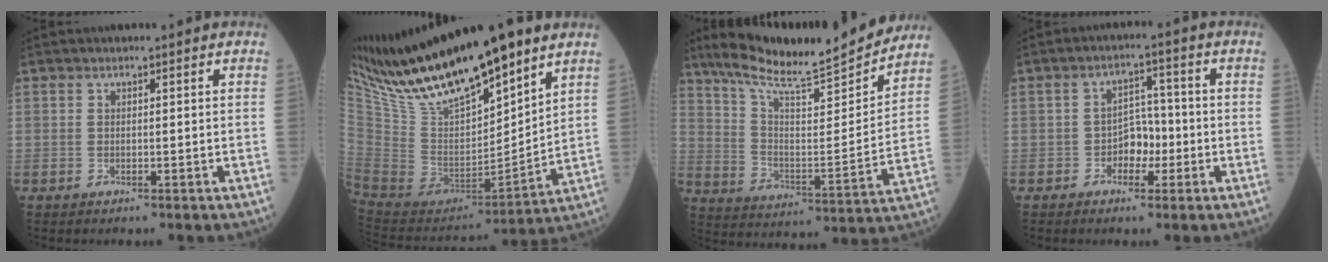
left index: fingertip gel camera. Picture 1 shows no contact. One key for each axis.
{"total": 23.8, "fx": 18.3, "fy": 4.3, "fz": 14.5, "tx": -0.271, "ty": 0.002, "tz": 0.344}
{"total": 21.3, "fx": 19.0, "fy": 1.1, "fz": 9.6, "tx": -0.166, "ty": -0.018, "tz": 0.292}
{"total": 4.2, "fx": -1.4, "fy": 2.8, "fz": 2.8, "tx": -0.041, "ty": 0.012, "tz": -0.029}